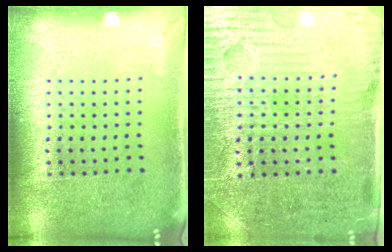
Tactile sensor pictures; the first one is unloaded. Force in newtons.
{"total": 3.8, "press": 3.6, "slide": 1.4}